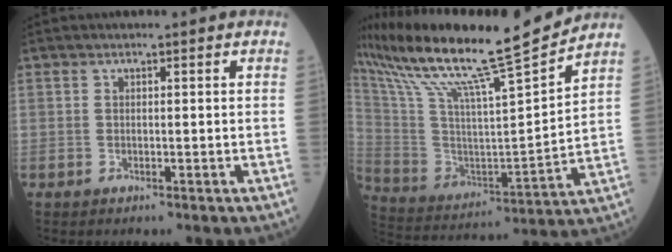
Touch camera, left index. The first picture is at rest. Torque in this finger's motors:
{"motor_torque": [1.03, -1.11, 0.36, 0.21]}